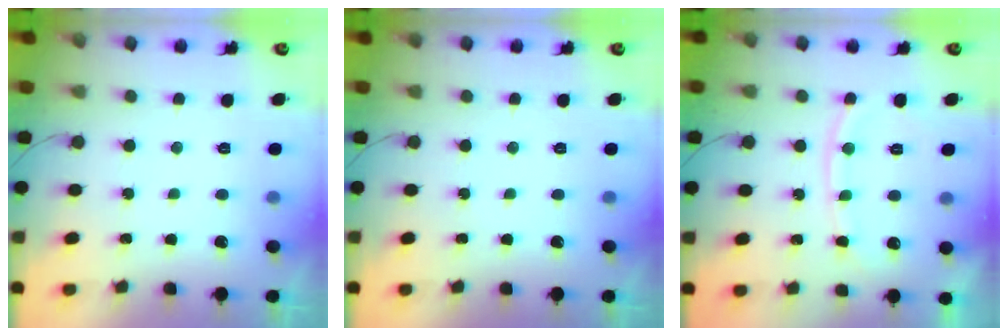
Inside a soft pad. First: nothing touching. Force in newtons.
{"total": 0.0}
{"total": 10.7, "press": 10.6, "slide": 1.5}